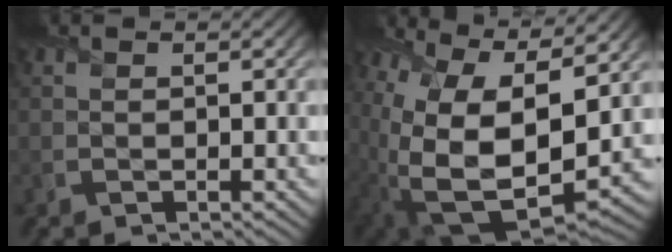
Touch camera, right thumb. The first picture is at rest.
{"total": 17.6, "force": [2.0, 9.7, 14.5], "torque": [-0.265, -0.022, 0.065]}